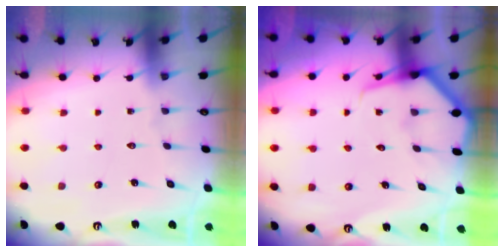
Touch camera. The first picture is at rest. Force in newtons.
{"total": 5.7, "press": 5.6, "slide": 0.6}